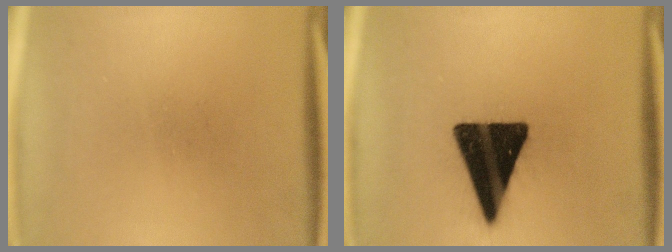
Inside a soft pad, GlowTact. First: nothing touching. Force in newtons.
{"total": 17.9}